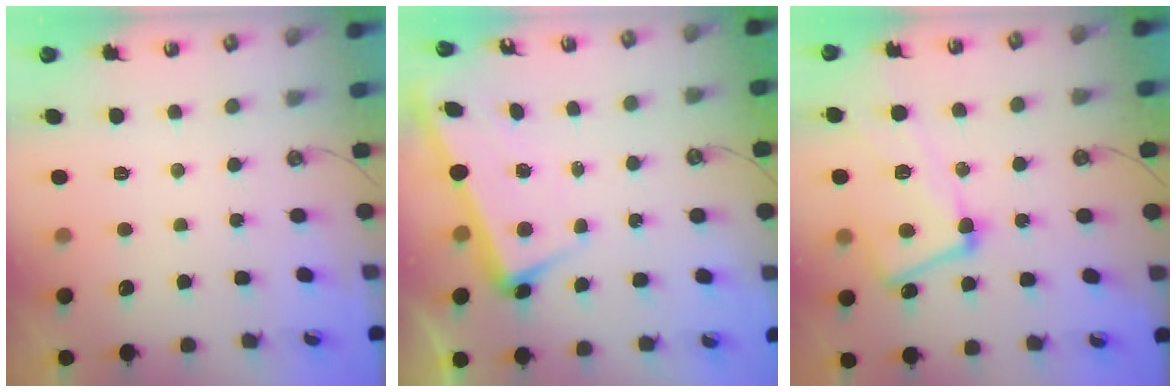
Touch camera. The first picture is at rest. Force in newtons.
{"total": 3.0, "press": 2.9, "slide": 0.8}
{"total": 10.9, "press": 10.8, "slide": 1.5}